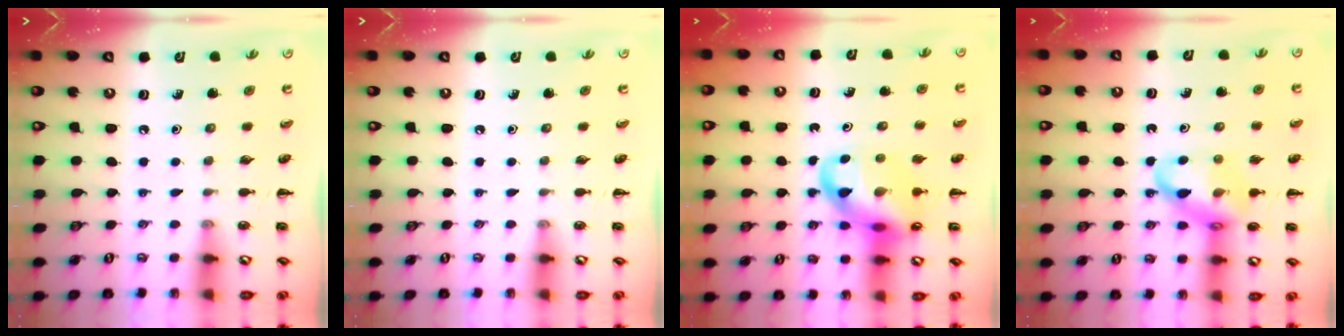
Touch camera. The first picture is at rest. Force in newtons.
{"total": 0.0}
{"total": 15.4, "press": 15.1, "slide": 3.3}
{"total": 16.0, "press": 15.7, "slide": 2.8}